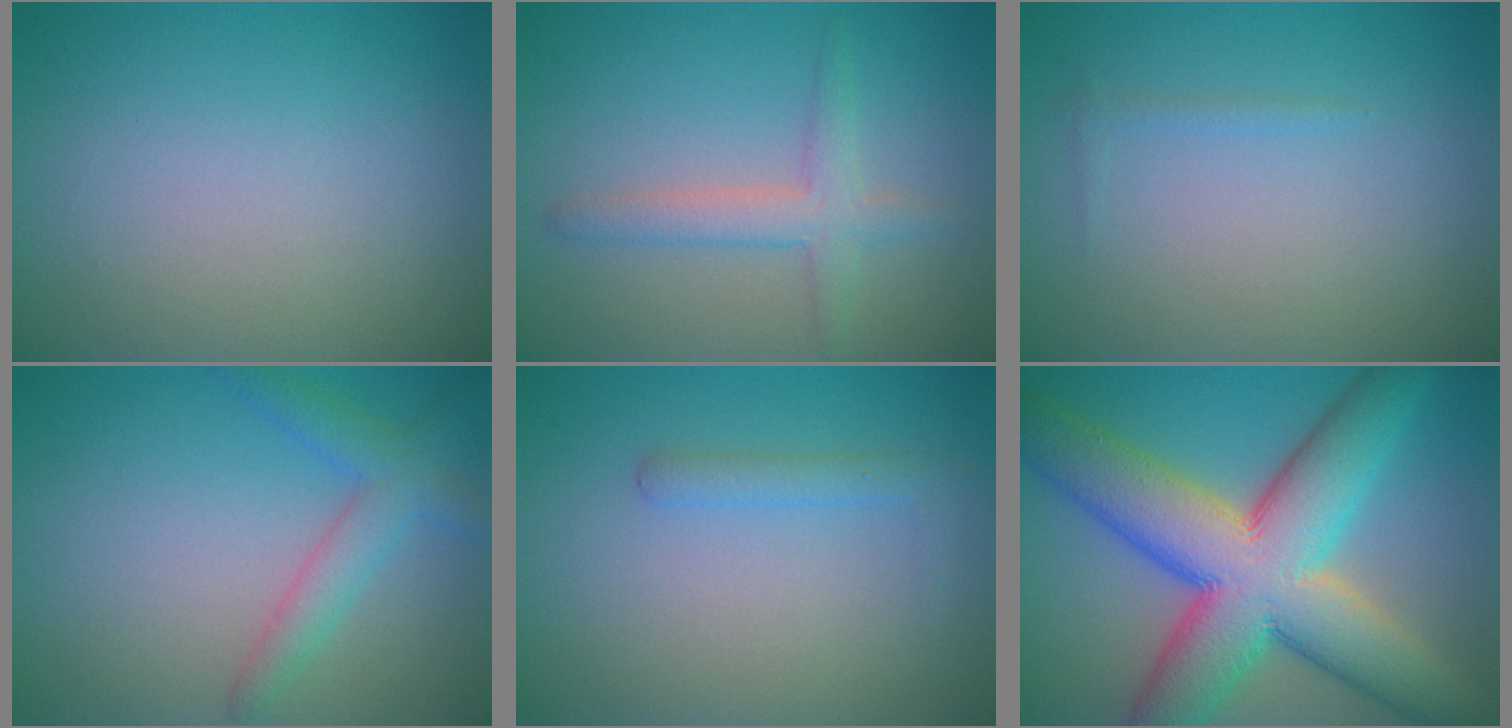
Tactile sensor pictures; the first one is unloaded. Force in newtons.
{"total": 2.9, "press": 2.9, "slide": 0.2}
{"total": 0.6, "press": 0.6, "slide": 0.1}
{"total": 2.2, "press": 2.2, "slide": 0.2}
{"total": 1.6, "press": 1.6, "slide": 0.1}
{"total": 13.9, "press": 13.9, "slide": 0.6}